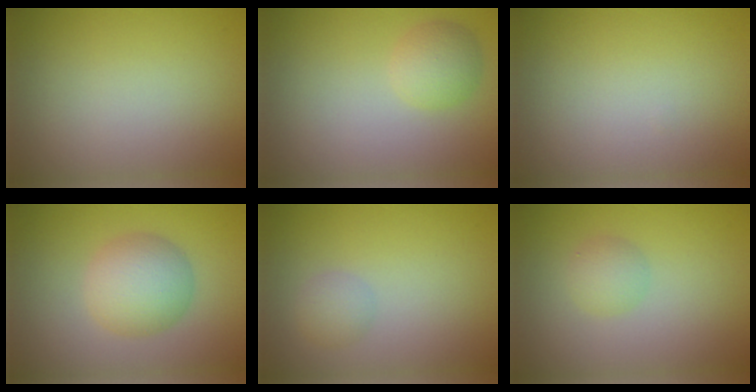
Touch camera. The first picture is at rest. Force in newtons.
{"total": 2.5, "press": 2.5, "slide": 0.2}
{"total": 0.0}
{"total": 4.8, "press": 4.8, "slide": 0.1}
{"total": 1.4, "press": 1.4, "slide": 0.1}
{"total": 1.7, "press": 1.7, "slide": 0.0}